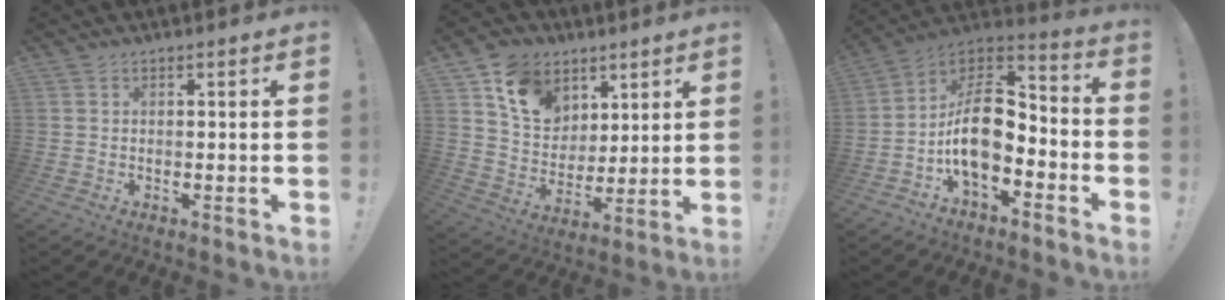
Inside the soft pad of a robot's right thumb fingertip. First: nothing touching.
{"total": 13.7, "force": [7.4, 10.5, 4.7], "torque": [-0.084, -0.035, 0.149]}
{"total": 15.2, "force": [-3.5, 9.0, 11.7], "torque": [-0.204, 0.015, -0.055]}